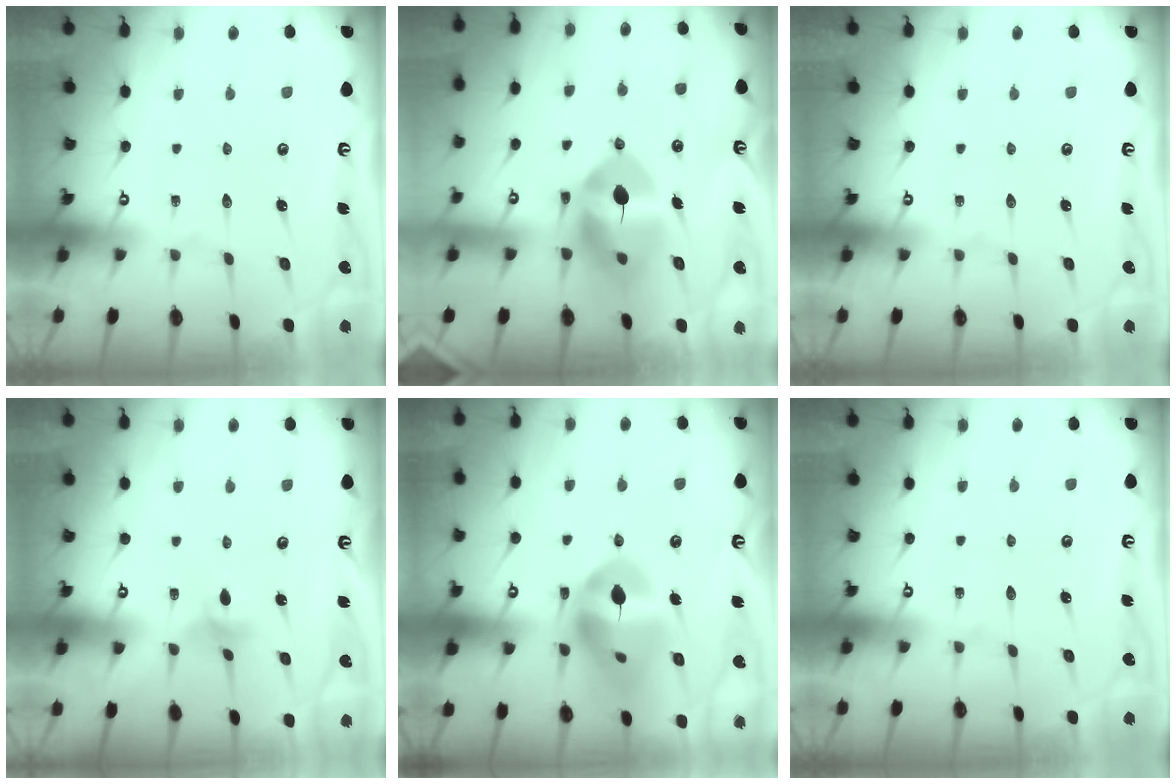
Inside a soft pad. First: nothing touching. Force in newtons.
{"total": 12.6, "press": 12.4, "slide": 2.3}
{"total": 0.0}
{"total": 4.5, "press": 4.4, "slide": 0.7}
{"total": 15.8, "press": 15.7, "slide": 1.7}
{"total": 0.0}